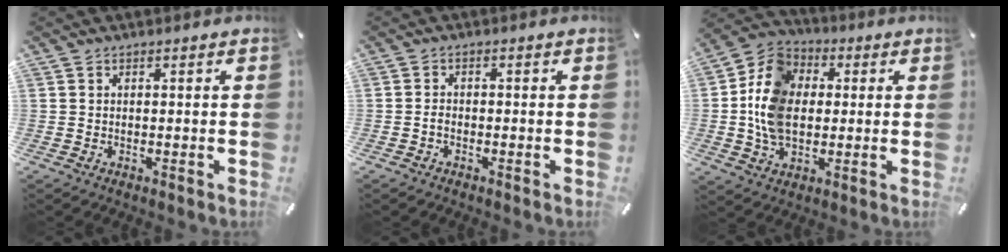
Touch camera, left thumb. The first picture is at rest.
{"total": 1.2, "force": [-0.7, 0.8, 0.6], "torque": [-0.013, 0.004, -0.015]}
{"total": 12.9, "force": [-0.3, 10.2, 7.9], "torque": [-0.186, 0.019, -0.009]}